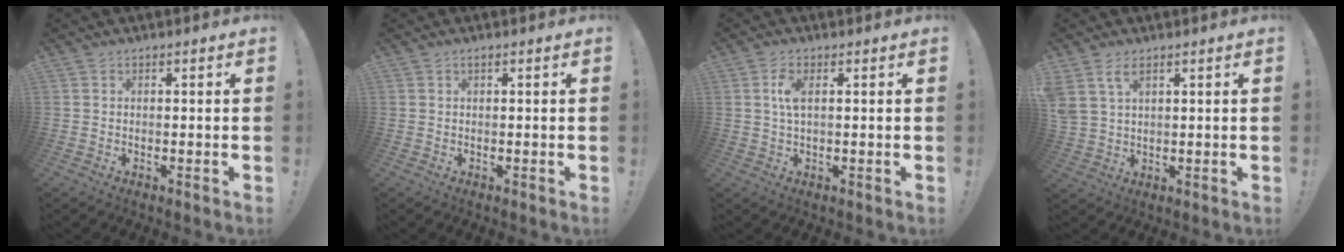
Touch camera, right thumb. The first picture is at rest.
{"total": 0.6, "force": [0.4, 0.1, 0.4], "torque": [-0.009, 0.002, 0.007]}
{"total": 4.2, "force": [1.0, 1.5, 3.8], "torque": [-0.068, 0.002, 0.016]}
{"total": 5.4, "force": [3.3, 2.7, 3.4], "torque": [-0.066, -0.008, 0.066]}